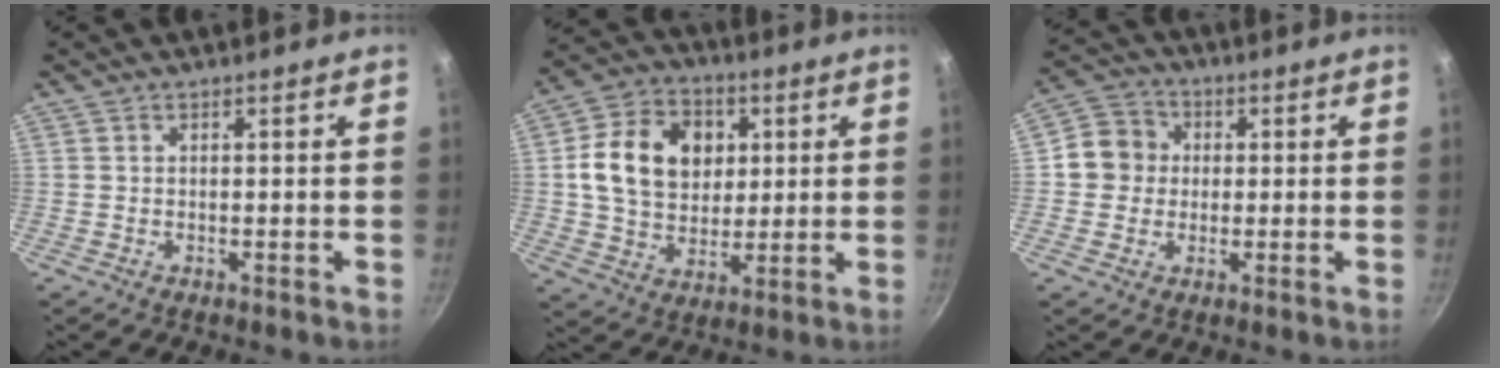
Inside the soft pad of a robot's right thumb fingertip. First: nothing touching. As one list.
[{"total": 15.7, "force": [3.1, 12.2, 9.5], "torque": [-0.139, 0.005, 0.048]}, {"total": 7.4, "force": [0.4, 6.9, 2.7], "torque": [-0.011, 0.013, -0.012]}]